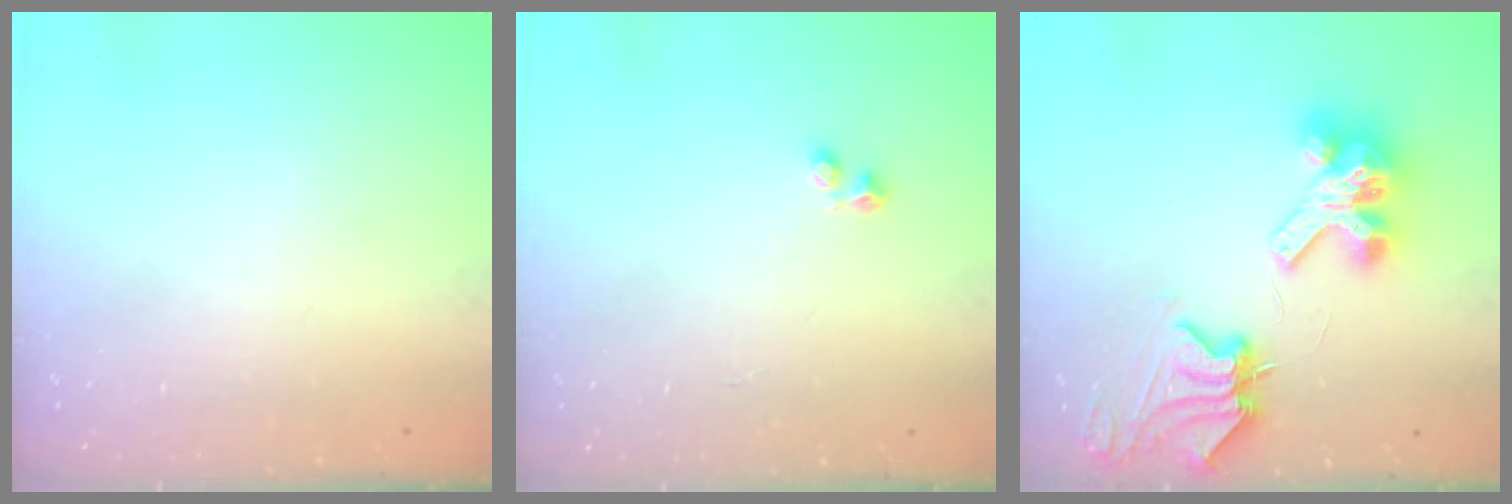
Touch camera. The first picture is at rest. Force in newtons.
{"total": 2.4, "press": 2.4, "slide": 0.4}
{"total": 10.0, "press": 10.0, "slide": 1.0}